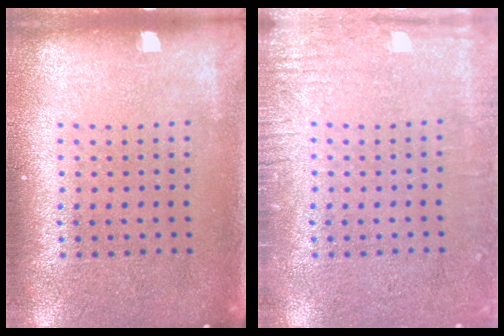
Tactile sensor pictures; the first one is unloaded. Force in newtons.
{"total": 2.5, "press": 2.5, "slide": 0.3}